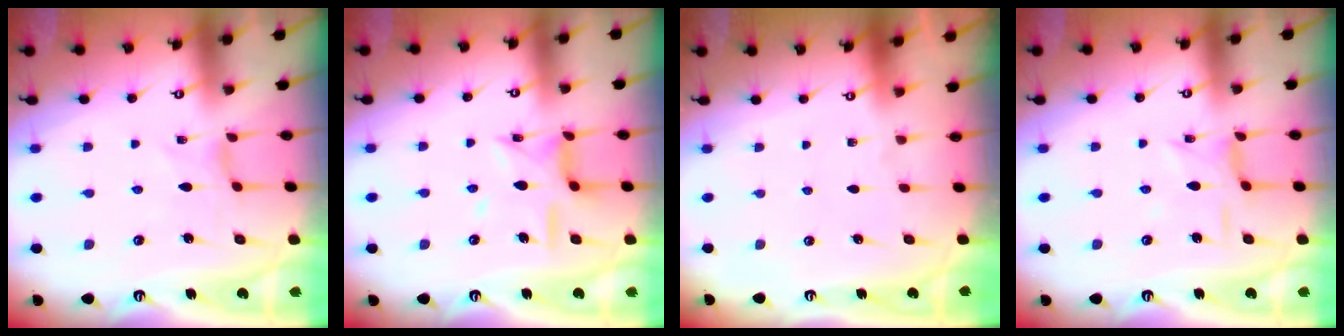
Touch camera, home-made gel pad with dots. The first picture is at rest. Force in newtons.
{"total": 11.0, "press": 10.9, "slide": 0.8}
{"total": 0.0}
{"total": 2.9, "press": 2.8, "slide": 0.5}